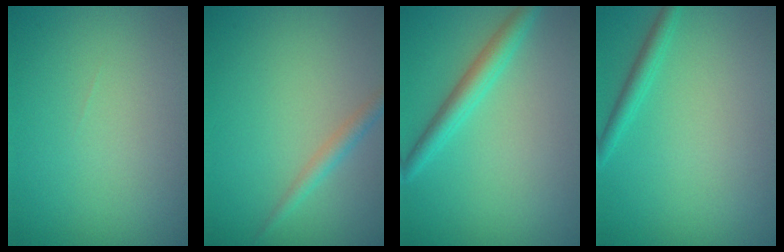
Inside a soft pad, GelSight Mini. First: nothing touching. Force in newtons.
{"total": 1.6, "press": 1.6, "slide": 0.0}
{"total": 2.9, "press": 2.9, "slide": 0.1}
{"total": 1.6, "press": 1.6, "slide": 0.1}